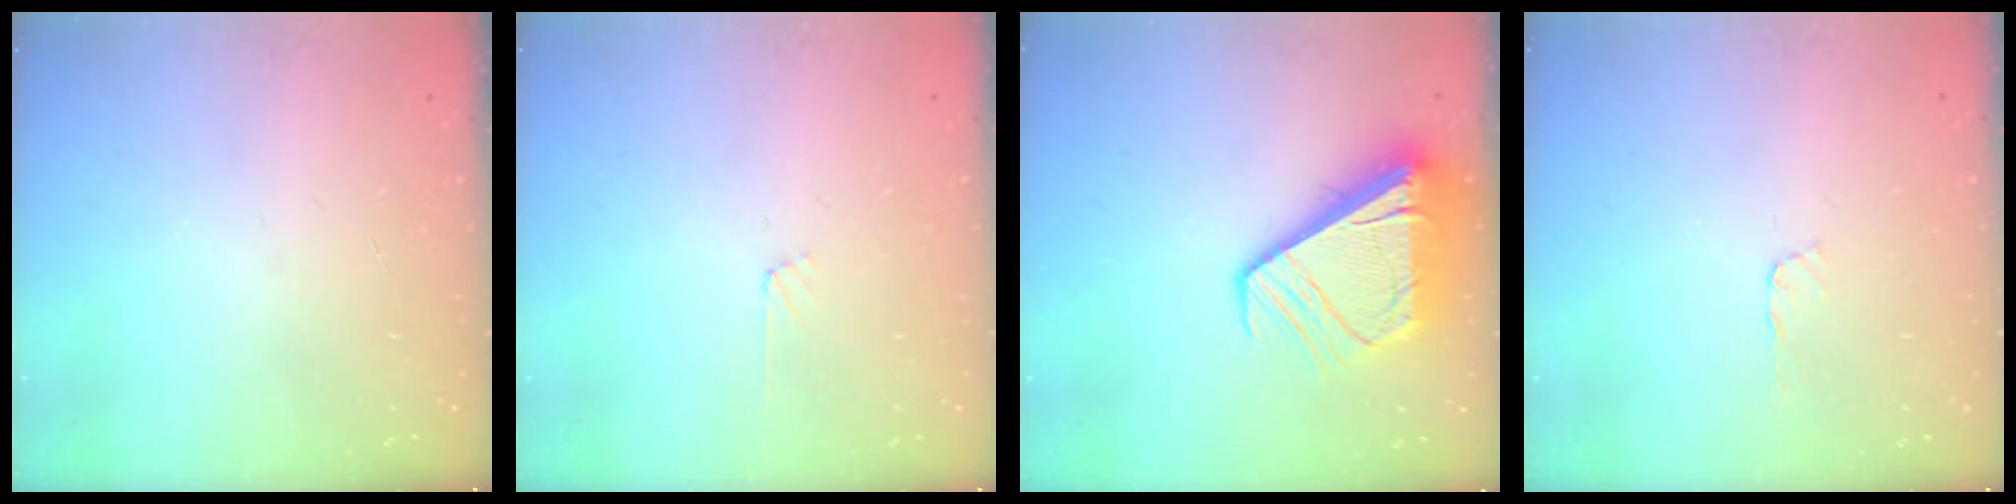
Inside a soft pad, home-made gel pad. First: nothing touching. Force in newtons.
{"total": 3.6, "press": 3.6, "slide": 0.4}
{"total": 13.5, "press": 13.4, "slide": 1.6}
{"total": 2.1, "press": 2.1, "slide": 0.3}